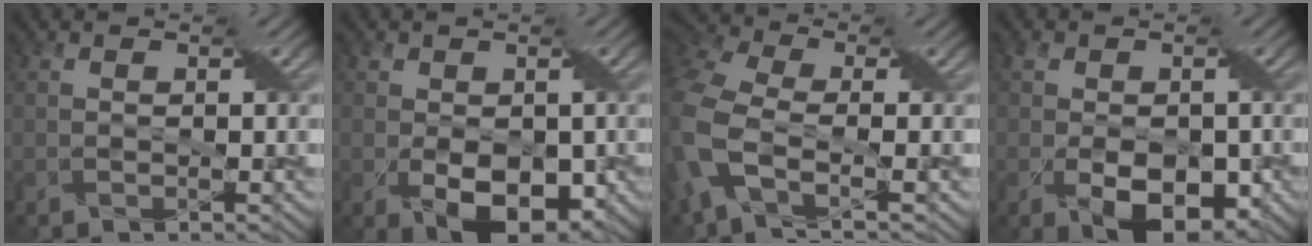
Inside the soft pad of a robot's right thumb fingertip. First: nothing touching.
{"total": 7.2, "force": [-1.5, 4.7, 5.3], "torque": [-0.104, -0.029, -0.012]}
{"total": 10.7, "force": [-2.6, 5.8, 8.6], "torque": [-0.265, -0.006, -0.062]}
{"total": 7.7, "force": [-2.0, 4.9, 5.6], "torque": [-0.122, -0.030, -0.024]}